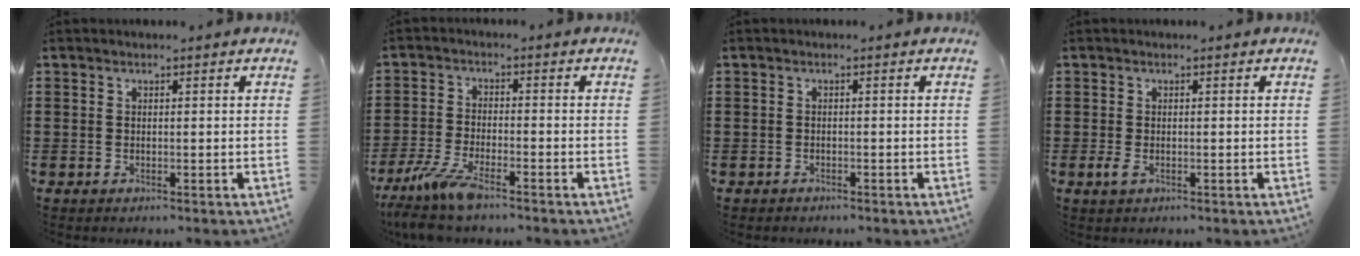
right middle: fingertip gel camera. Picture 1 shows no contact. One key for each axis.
{"total": 6.3, "fx": -4.9, "fy": 0.8, "fz": 3.8, "tx": -0.097, "ty": -0.021, "tz": -0.094}
{"total": 0.8, "fx": -0.7, "fy": 0.2, "fz": 0.0, "tx": -0.003, "ty": 0.000, "tz": -0.016}
{"total": 1.4, "fx": -0.4, "fy": 0.7, "fz": 1.2, "tx": -0.039, "ty": -0.009, "tz": -0.012}